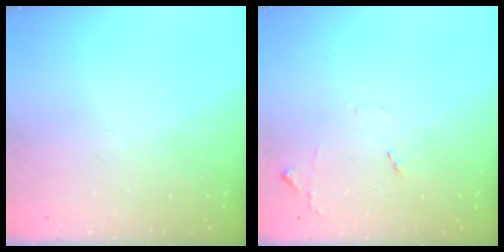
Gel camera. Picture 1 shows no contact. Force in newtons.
{"total": 6.8, "press": 6.8, "slide": 0.9}